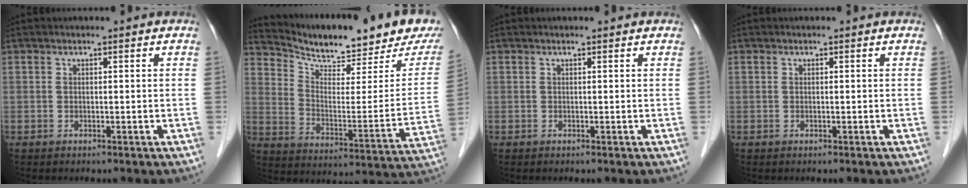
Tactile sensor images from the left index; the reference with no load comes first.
{"total": 20.3, "force": [18.1, 3.3, 8.6], "torque": [-0.139, -0.045, 0.253]}
{"total": 0.7, "force": [0.6, 0.1, 0.1], "torque": [-0.007, 0.005, 0.006]}
{"total": 0.0}